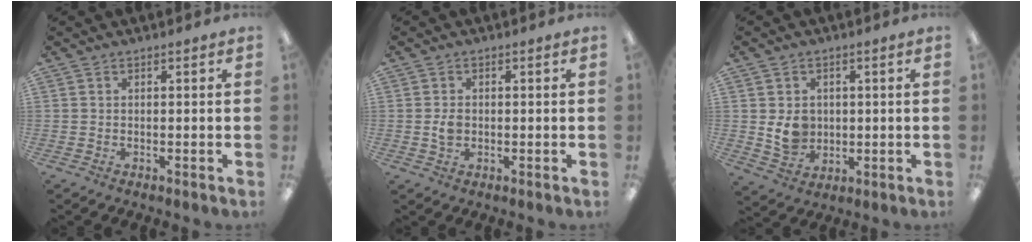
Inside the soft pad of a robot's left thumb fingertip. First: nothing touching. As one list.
[{"total": 2.7, "force": [-0.1, 1.8, 2.0], "torque": [-0.029, 0.001, -0.003]}, {"total": 7.0, "force": [0.7, 6.0, 3.5], "torque": [-0.047, 0.002, 0.014]}]